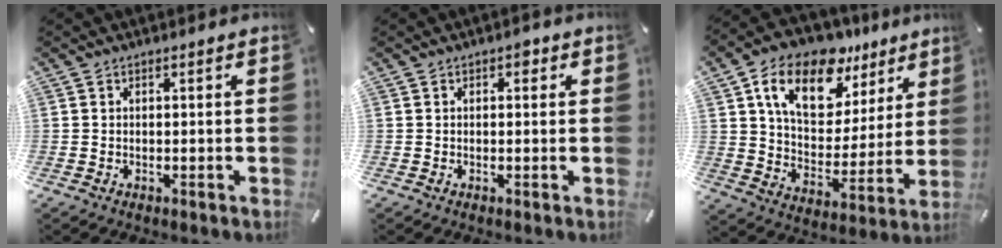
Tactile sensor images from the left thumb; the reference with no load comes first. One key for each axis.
{"total": 1.6, "fx": 0.5, "fy": 1.1, "fz": 1.0, "tx": -0.007, "ty": 0.001, "tz": 0.004}
{"total": 17.8, "fx": 11.1, "fy": 10.3, "fz": 9.3, "tx": -0.165, "ty": -0.051, "tz": 0.198}